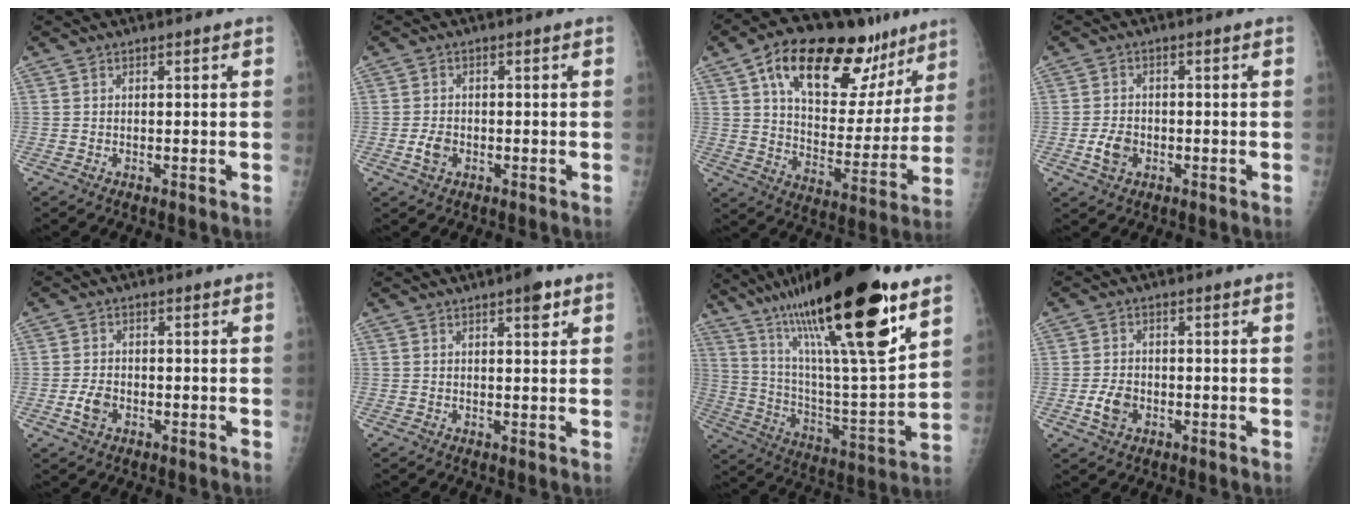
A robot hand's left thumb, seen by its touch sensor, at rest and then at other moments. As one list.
[{"total": 3.4, "force": [-1.1, 2.4, 2.1], "torque": [-0.037, 0.006, -0.020]}, {"total": 26.7, "force": [15.2, 13.1, 17.5], "torque": [-0.223, -0.022, 0.239]}, {"total": 4.4, "force": [-1.4, 3.2, 2.6], "torque": [-0.042, 0.007, -0.025]}, {"total": 3.7, "force": [-1.3, 2.6, 2.3], "torque": [-0.041, 0.008, -0.024]}, {"total": 3.0, "force": [1.7, 1.0, 2.3], "torque": [-0.023, -0.005, 0.020]}, {"total": 30.0, "force": [18.3, 4.9, 23.2], "torque": [-0.391, -0.054, 0.318]}, {"total": 4.6, "force": [-1.5, 3.3, 2.8], "torque": [-0.046, 0.007, -0.026]}]